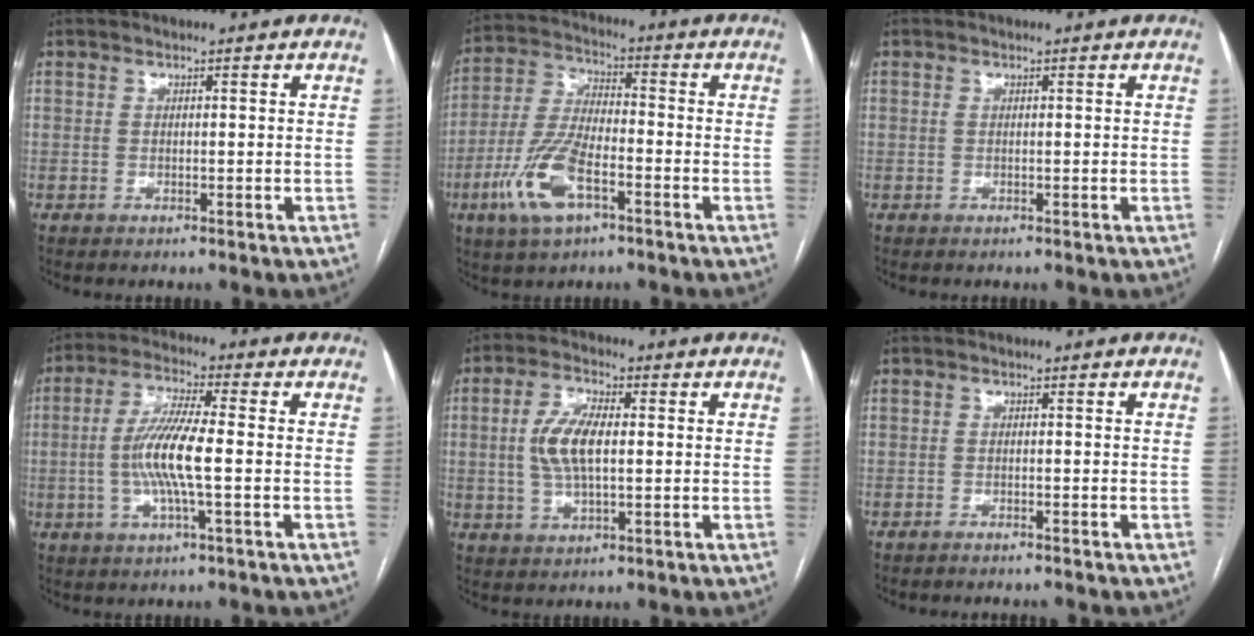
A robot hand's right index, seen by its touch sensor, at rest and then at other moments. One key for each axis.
{"total": 11.5, "fx": -5.1, "fy": 4.1, "fz": 9.5, "tx": -0.216, "ty": -0.003, "tz": -0.096}
{"total": 0.0}
{"total": 9.2, "fx": -1.1, "fy": 0.7, "fz": 9.1, "tx": -0.184, "ty": 0.000, "tz": -0.029}
{"total": 7.4, "fx": 0.5, "fy": 2.7, "fz": 6.9, "tx": -0.149, "ty": 0.007, "tz": 0.010}
{"total": 2.6, "fx": -2.5, "fy": 0.2, "fz": 0.7, "tx": -0.011, "ty": -0.002, "tz": -0.032}